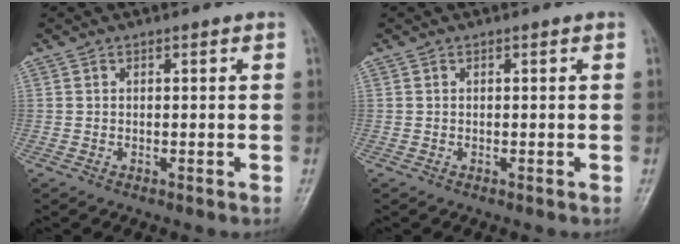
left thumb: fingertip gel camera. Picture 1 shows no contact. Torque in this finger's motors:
{"motor_torque": [-0.04, 0.04, 0.00, 0.00, 0.00]}